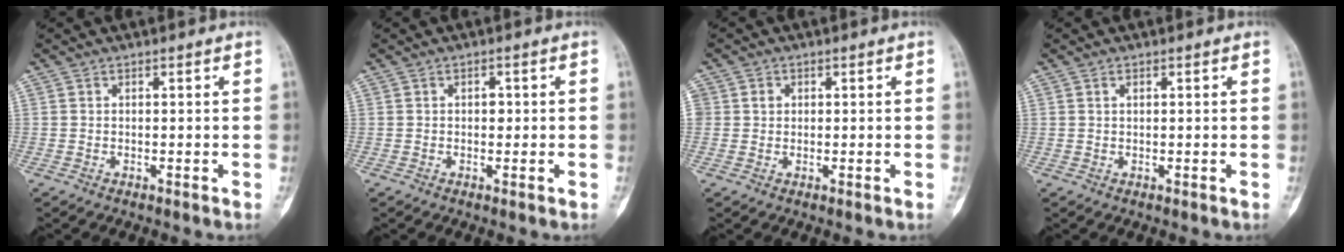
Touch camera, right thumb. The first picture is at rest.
{"total": 1.6, "force": [0.1, 1.1, 1.2], "torque": [-0.008, 0.003, -0.002]}
{"total": 1.9, "force": [0.4, 1.8, 0.6], "torque": [0.001, 0.002, 0.005]}
{"total": 0.7, "force": [0.3, 0.4, 0.5], "torque": [-0.009, 0.001, 0.006]}